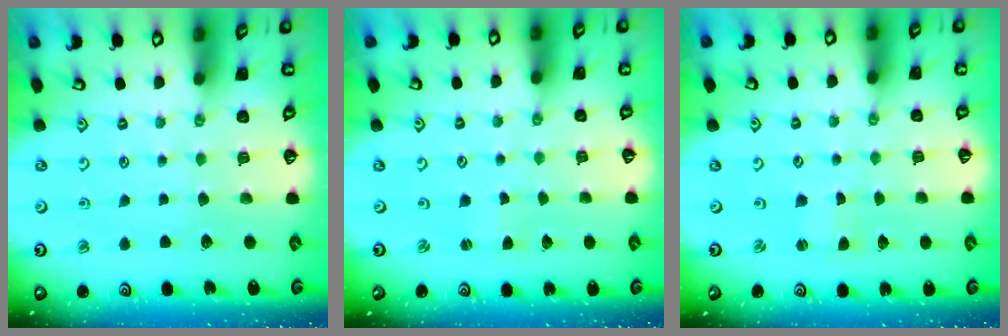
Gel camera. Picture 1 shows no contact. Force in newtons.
{"total": 0.6, "press": 0.6, "slide": 0.1}
{"total": 0.7, "press": 0.7, "slide": 0.2}